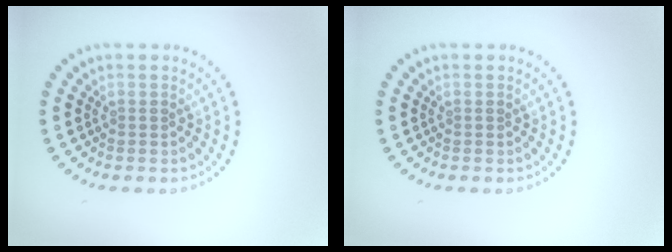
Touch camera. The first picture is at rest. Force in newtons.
{"total": 0.0}